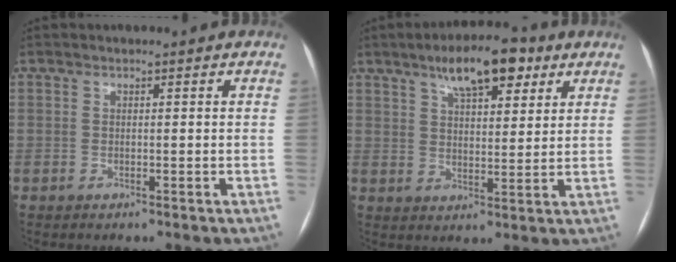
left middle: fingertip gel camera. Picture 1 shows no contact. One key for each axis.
{"total": 10.4, "fx": 6.3, "fy": 3.6, "fz": 7.5, "tx": -0.119, "ty": 0.017, "tz": 0.100}